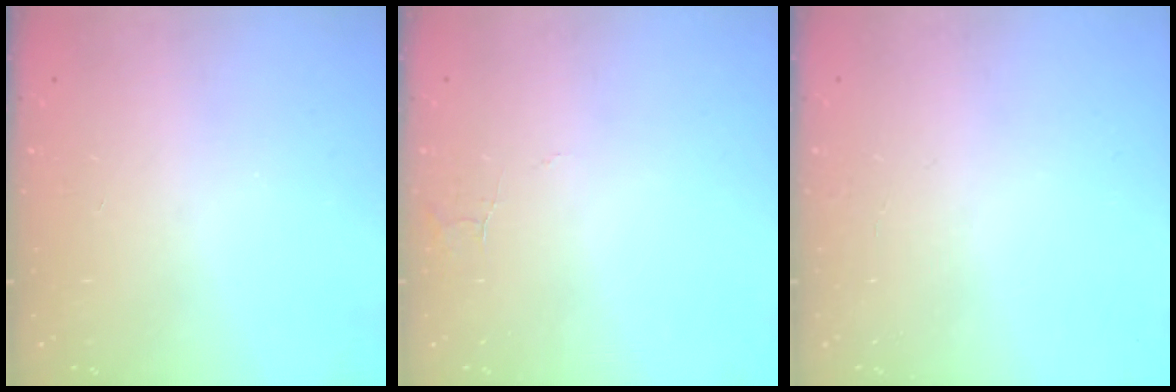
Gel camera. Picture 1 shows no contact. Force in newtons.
{"total": 3.8, "press": 3.8, "slide": 0.4}
{"total": 1.8, "press": 1.8, "slide": 0.1}